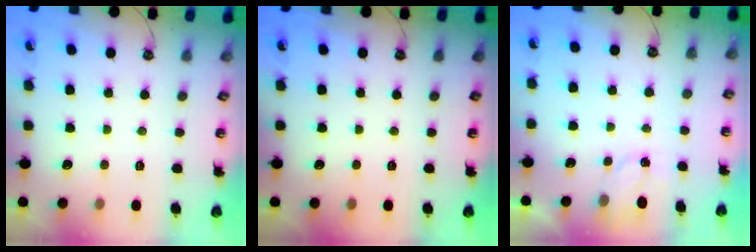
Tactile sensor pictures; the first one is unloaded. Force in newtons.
{"total": 0.0}
{"total": 2.4, "press": 2.4, "slide": 0.3}